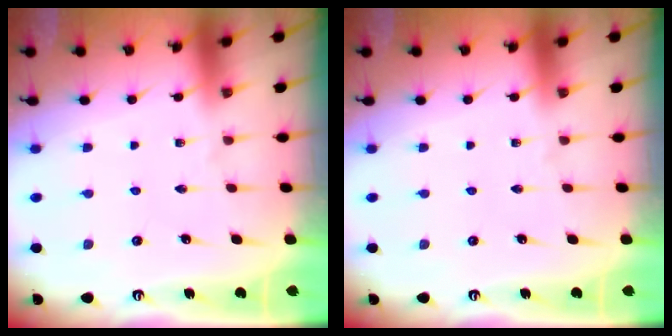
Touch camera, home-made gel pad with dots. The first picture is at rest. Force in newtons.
{"total": 0.0}